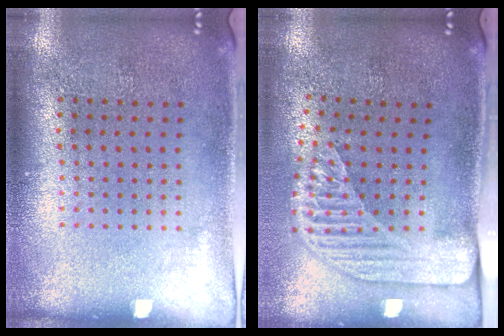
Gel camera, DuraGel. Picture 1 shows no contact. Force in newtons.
{"total": 2.3, "press": 1.8, "slide": 1.5}